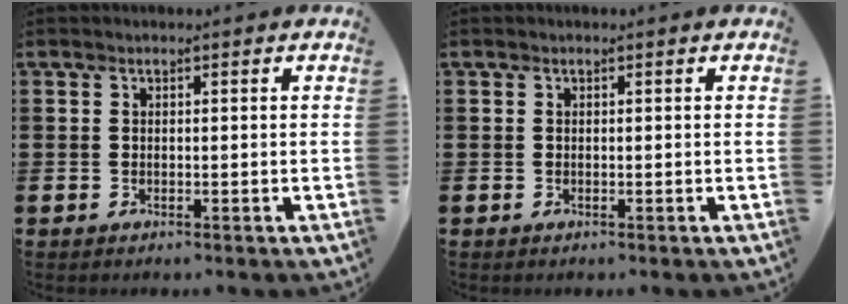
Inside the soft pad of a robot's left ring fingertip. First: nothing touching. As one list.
[{"total": 0.0}]